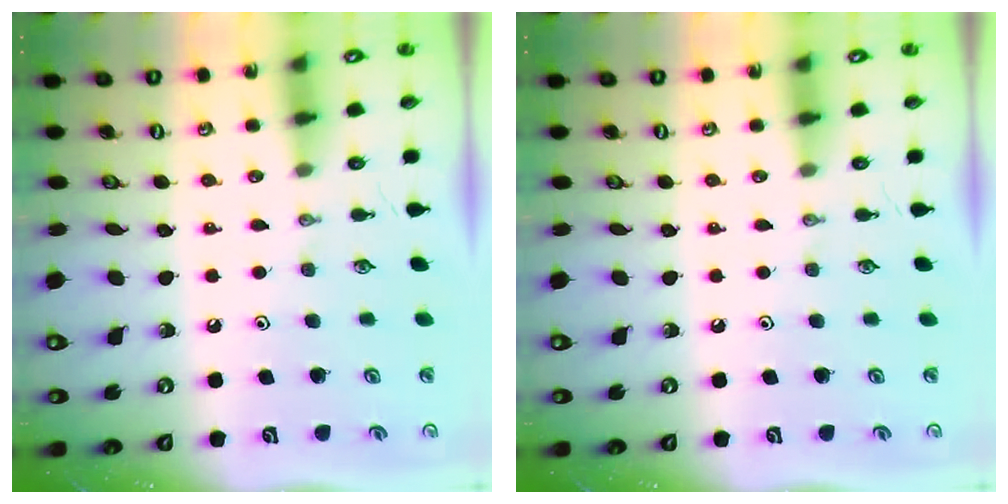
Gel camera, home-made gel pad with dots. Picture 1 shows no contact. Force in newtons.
{"total": 0.0}